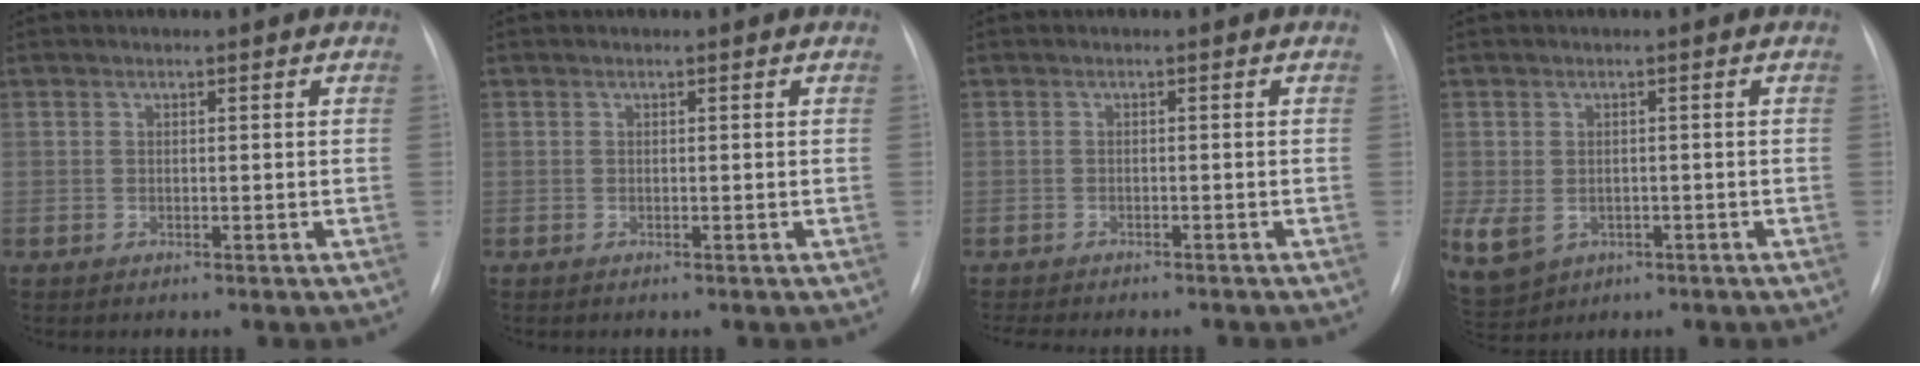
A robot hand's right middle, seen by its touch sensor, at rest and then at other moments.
{"total": 0.0}
{"total": 8.3, "force": [-7.3, 1.8, 3.6], "torque": [-0.047, -0.003, -0.089]}
{"total": 13.7, "force": [-4.9, 11.1, 6.4], "torque": [-0.195, -0.008, -0.057]}